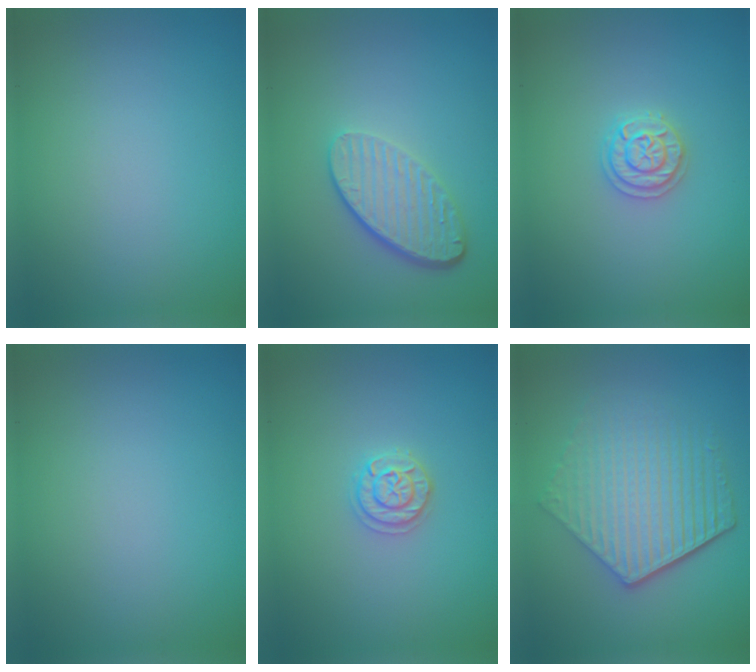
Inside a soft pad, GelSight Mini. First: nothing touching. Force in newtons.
{"total": 4.5, "press": 3.2, "slide": 3.1}
{"total": 2.0, "press": 2.0, "slide": 0.3}
{"total": 0.0}
{"total": 1.7, "press": 1.7, "slide": 0.2}
{"total": 6.2, "press": 4.4, "slide": 4.3}